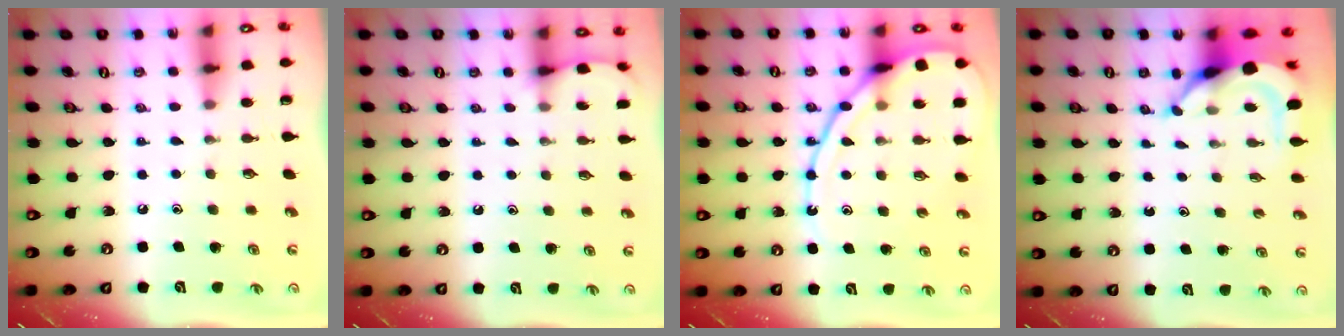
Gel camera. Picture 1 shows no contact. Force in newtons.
{"total": 3.0, "press": 3.0, "slide": 0.5}
{"total": 14.5, "press": 14.4, "slide": 1.5}
{"total": 6.1, "press": 6.0, "slide": 0.5}